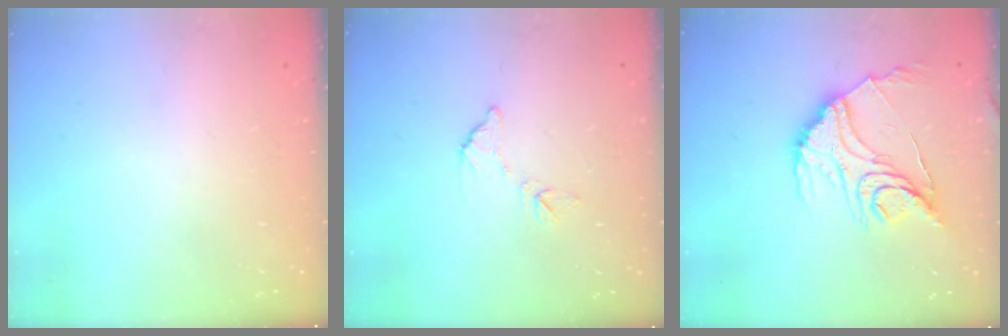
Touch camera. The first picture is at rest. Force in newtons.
{"total": 7.5, "press": 7.5, "slide": 0.4}
{"total": 17.0, "press": 17.0, "slide": 1.3}